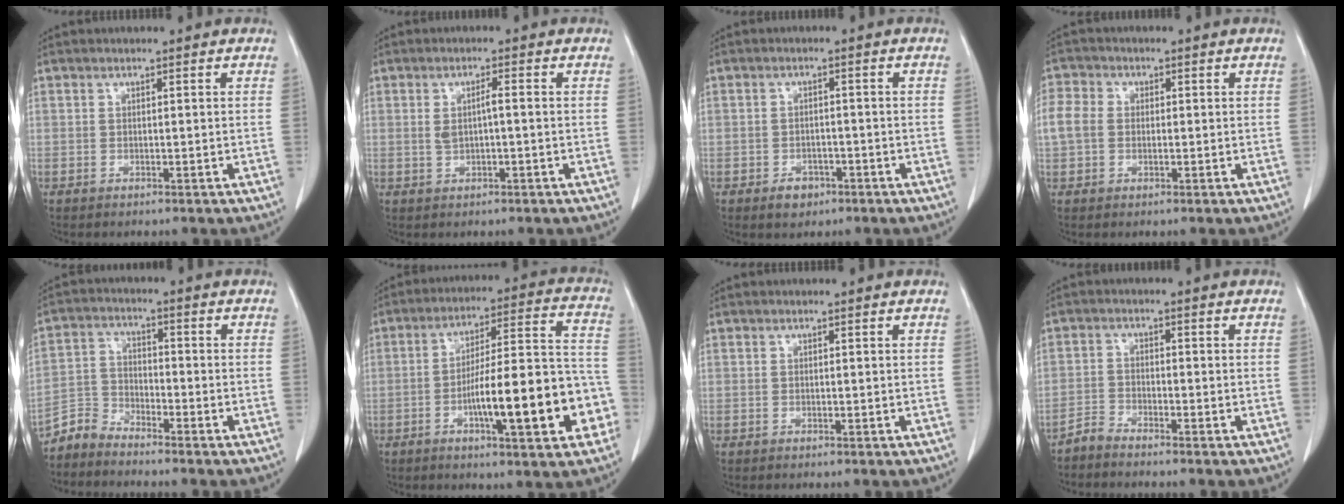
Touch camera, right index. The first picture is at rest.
{"total": 3.3, "force": [0.1, 1.1, 3.1], "torque": [-0.067, 0.012, 0.008]}
{"total": 3.8, "force": [-2.1, 2.7, 1.5], "torque": [-0.019, 0.005, -0.024]}
{"total": 8.5, "force": [0.6, 7.1, 4.7], "torque": [-0.138, 0.027, 0.013]}
{"total": 5.2, "force": [-5.0, 1.2, 0.4], "torque": [-0.011, 0.003, -0.103]}
{"total": 18.8, "force": [-5.9, 3.8, 17.5], "torque": [-0.231, 0.034, -0.079]}
{"total": 0.0}
{"total": 2.6, "force": [-2.5, 0.4, 0.6], "torque": [-0.013, -0.003, -0.053]}